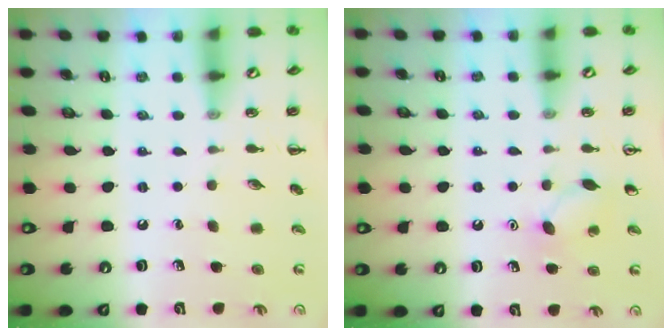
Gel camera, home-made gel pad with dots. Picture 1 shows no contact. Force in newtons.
{"total": 5.9, "press": 5.6, "slide": 1.7}